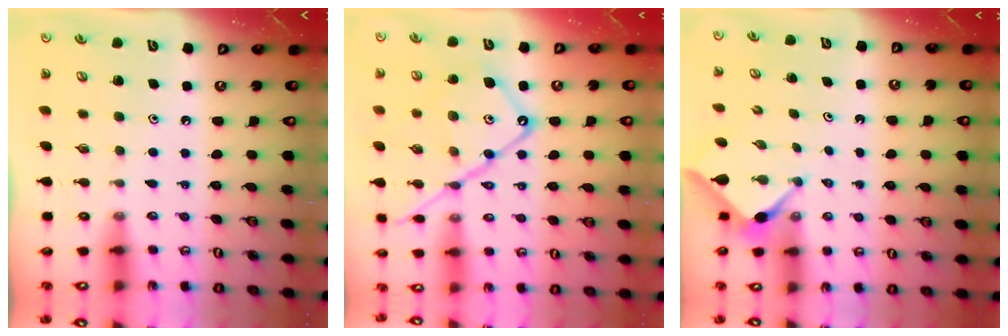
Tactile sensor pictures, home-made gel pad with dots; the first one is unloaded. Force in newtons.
{"total": 16.5, "press": 16.4, "slide": 1.4}
{"total": 2.9, "press": 2.9, "slide": 0.3}